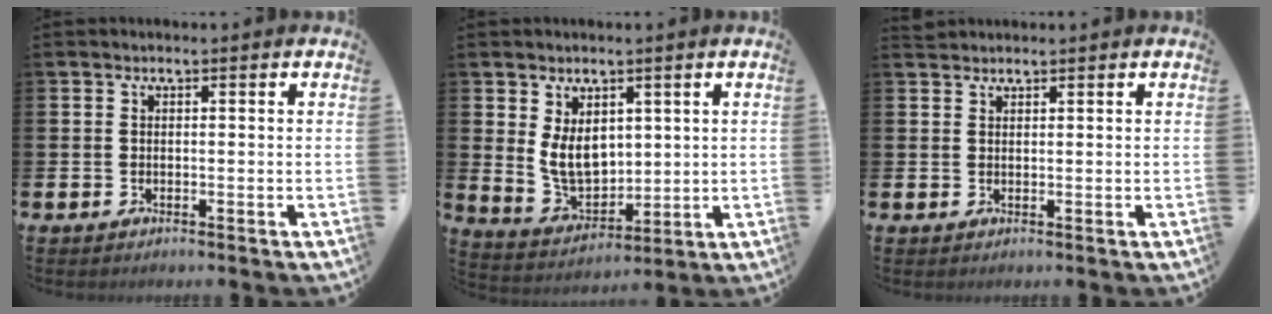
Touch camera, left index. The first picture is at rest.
{"total": 5.9, "force": [2.2, 3.9, 3.9], "torque": [-0.069, -0.004, 0.041]}
{"total": 1.3, "force": [1.3, 0.3, -0.1], "torque": [0.013, -0.002, 0.021]}